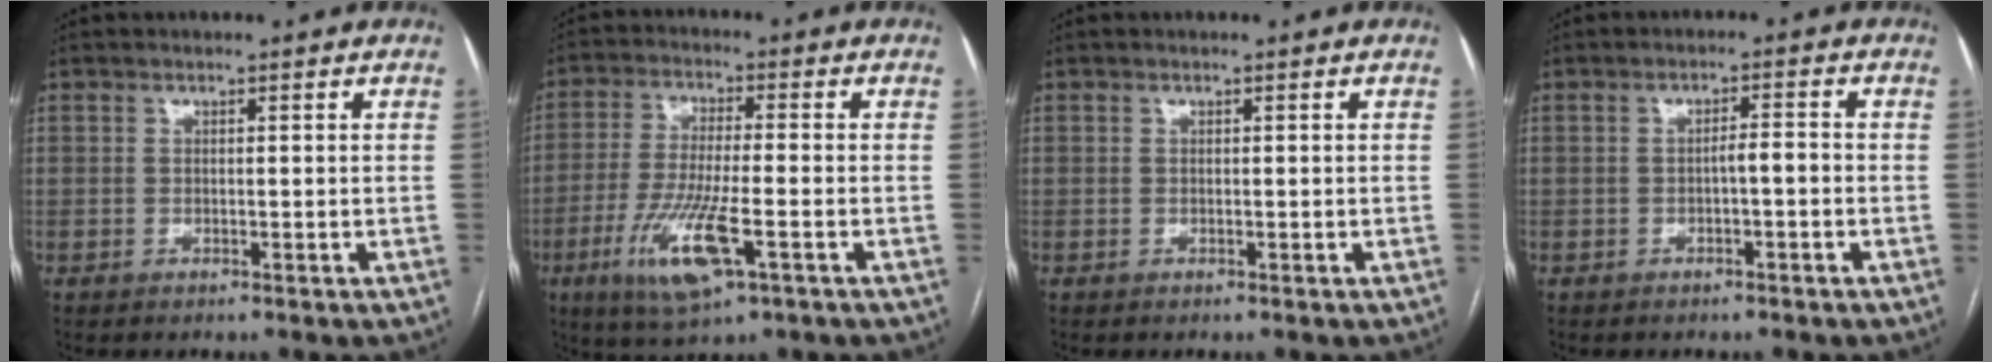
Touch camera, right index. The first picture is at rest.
{"total": 11.3, "force": [-4.5, 1.8, 10.2], "torque": [-0.211, -0.021, -0.079]}
{"total": 0.0}
{"total": 2.2, "force": [-0.7, 0.4, 2.1], "torque": [-0.031, 0.005, -0.011]}